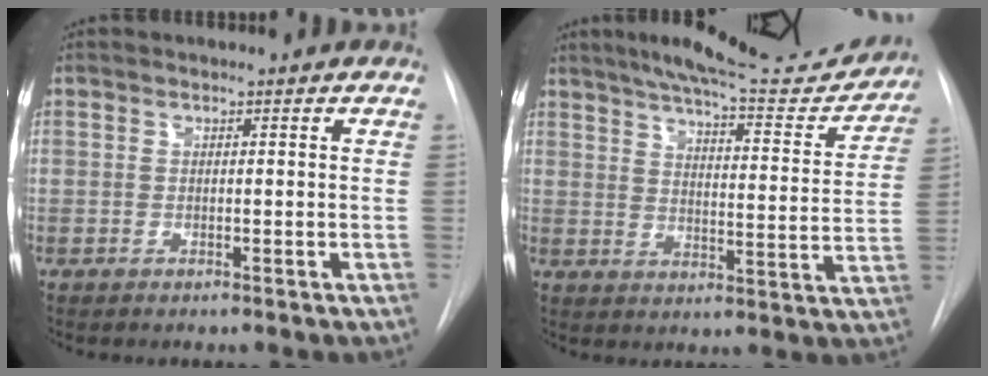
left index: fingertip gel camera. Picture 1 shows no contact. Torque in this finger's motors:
{"motor_torque": [0.98, -1.15, 0.08, 0.02]}